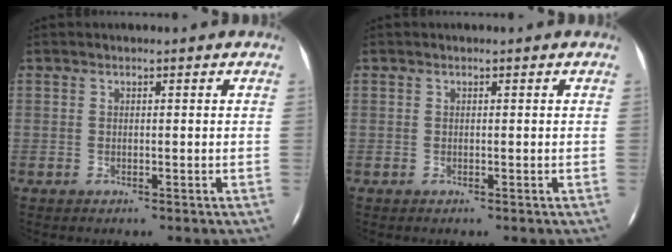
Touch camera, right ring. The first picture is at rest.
{"total": 0.0}